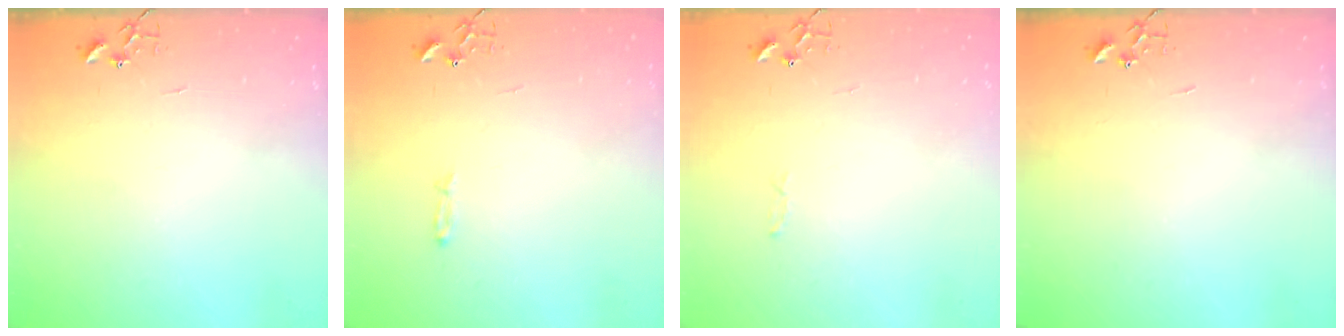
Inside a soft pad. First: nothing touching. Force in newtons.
{"total": 3.5, "press": 3.5, "slide": 0.5}
{"total": 2.8, "press": 2.8, "slide": 0.4}
{"total": 0.0}